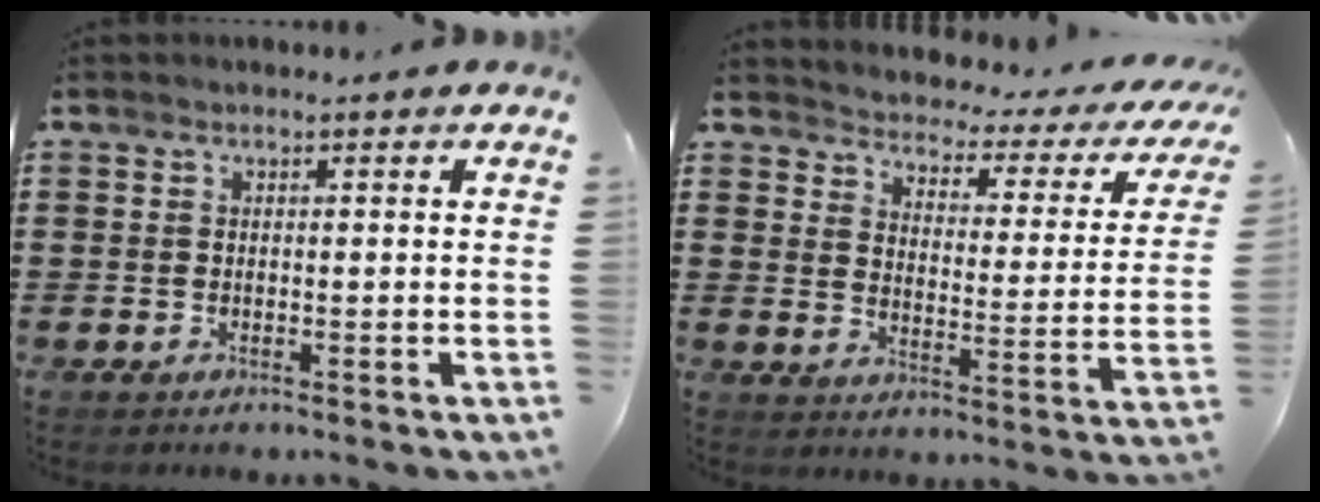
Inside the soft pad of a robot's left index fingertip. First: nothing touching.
{"total": 2.2, "force": [2.1, 0.3, 0.3], "torque": [-0.026, -0.026, 0.025]}